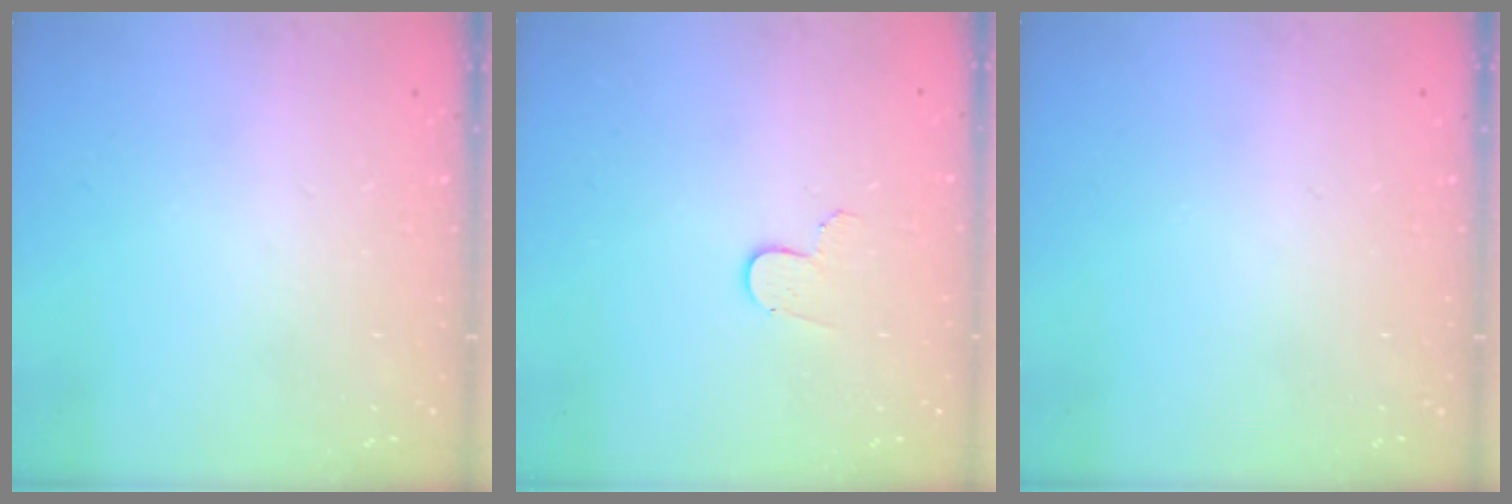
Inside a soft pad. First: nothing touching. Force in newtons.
{"total": 3.8, "press": 3.8, "slide": 0.3}
{"total": 0.0}